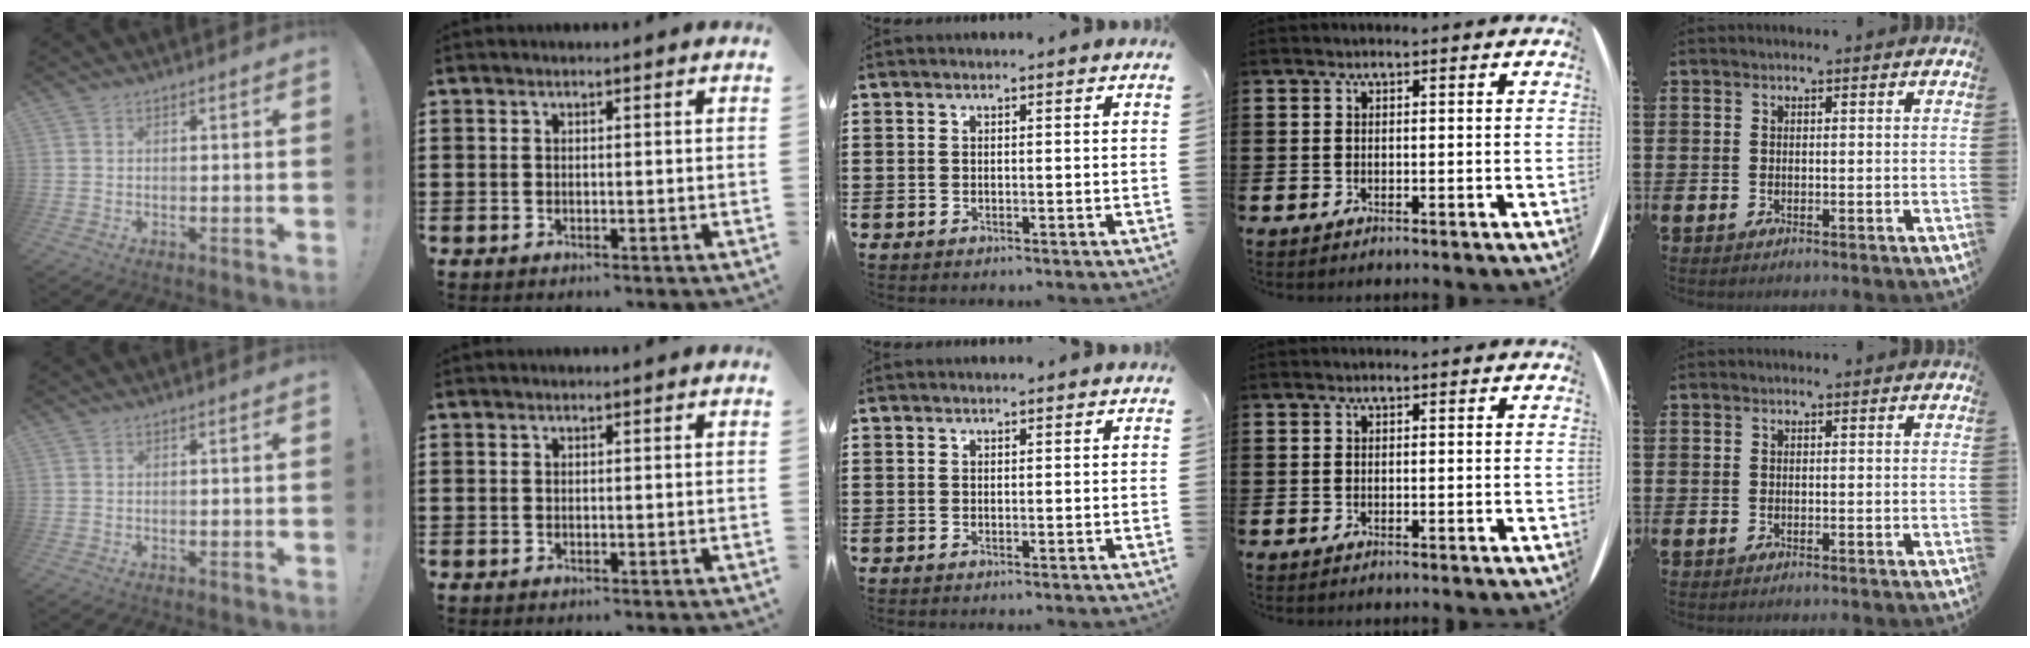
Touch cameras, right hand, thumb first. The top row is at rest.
{}